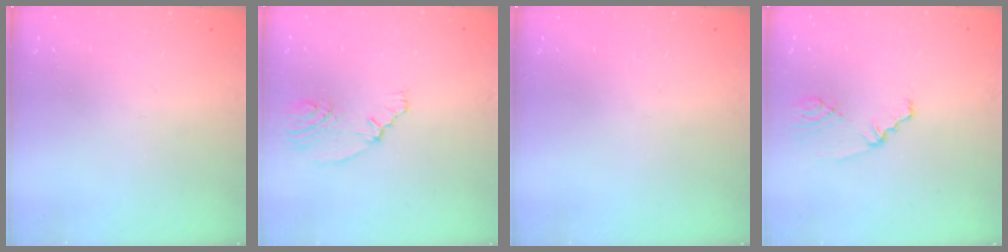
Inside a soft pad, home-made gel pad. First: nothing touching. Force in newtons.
{"total": 4.4, "press": 2.2, "slide": 3.8}
{"total": 0.0}
{"total": 1.1, "press": 1.1, "slide": 0.2}